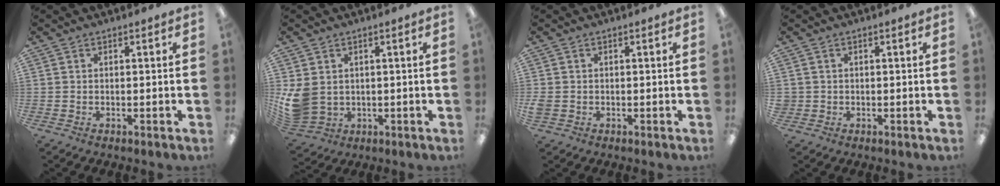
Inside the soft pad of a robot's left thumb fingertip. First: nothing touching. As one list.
[{"total": 7.5, "force": [1.2, 6.3, 4.0], "torque": [-0.095, -0.004, 0.027]}, {"total": 1.8, "force": [-0.1, 1.6, 0.8], "torque": [-0.013, 0.004, -0.002]}, {"total": 1.2, "force": [0.4, 1.2, 0.1], "torque": [-0.004, 0.003, 0.007]}]